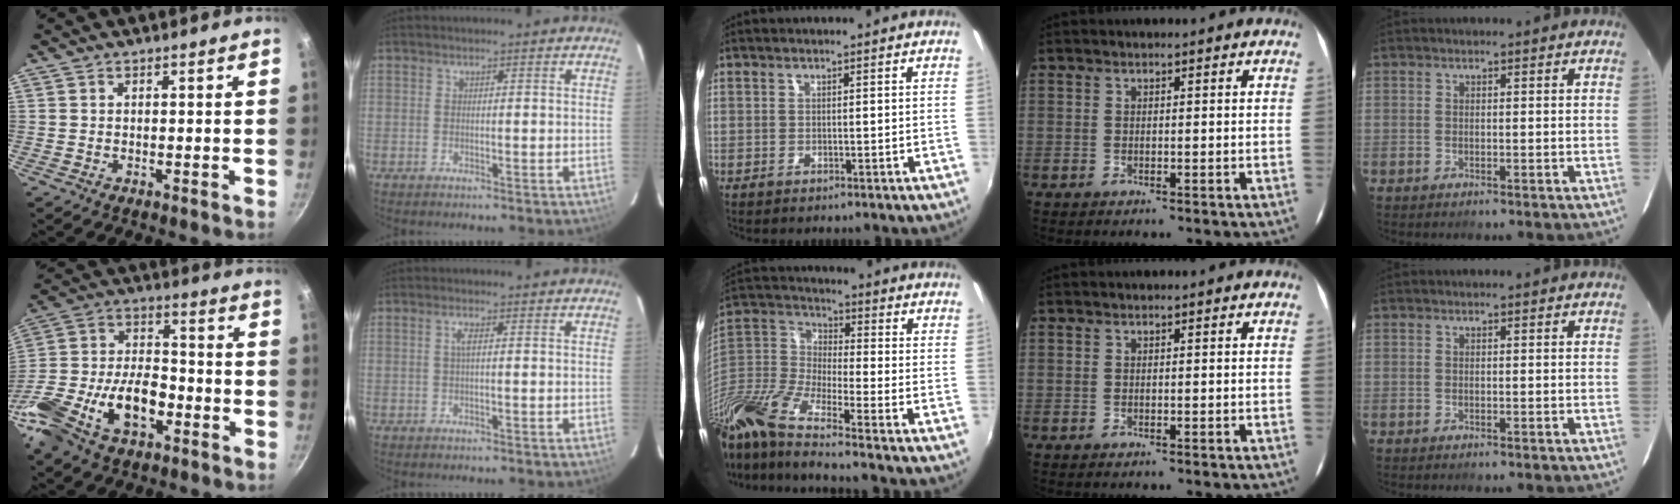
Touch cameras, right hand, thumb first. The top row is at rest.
{"thumb": {"total": 19.5, "force": [-7.9, 10.8, 14.2], "torque": [-0.260, 0.033, -0.157]}, "index": {"total": 1.2, "force": [0.3, 0.0, 1.2], "torque": [-0.022, 0.004, 0.004]}, "middle": {"total": 20.2, "force": [-14.5, 3.4, 13.7], "torque": [-0.272, -0.048, -0.296]}}